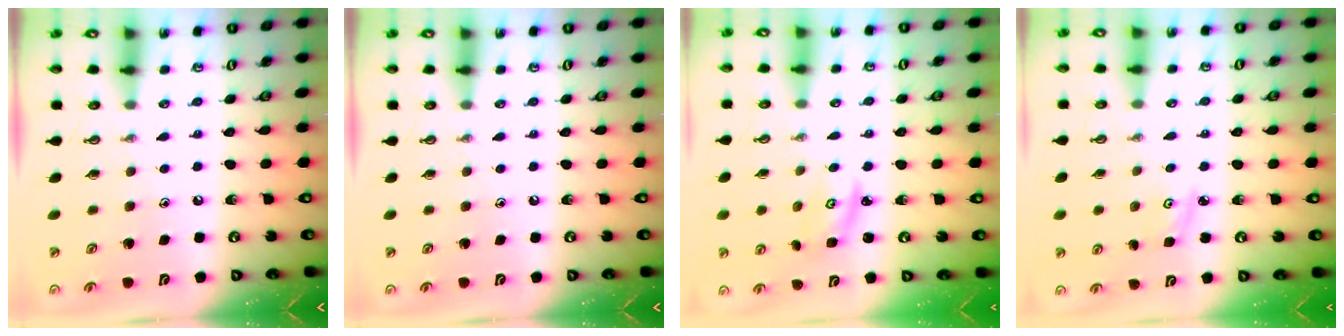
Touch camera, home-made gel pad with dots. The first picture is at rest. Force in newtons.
{"total": 0.0}
{"total": 2.7, "press": 2.7, "slide": 0.4}
{"total": 3.0, "press": 2.9, "slide": 0.4}